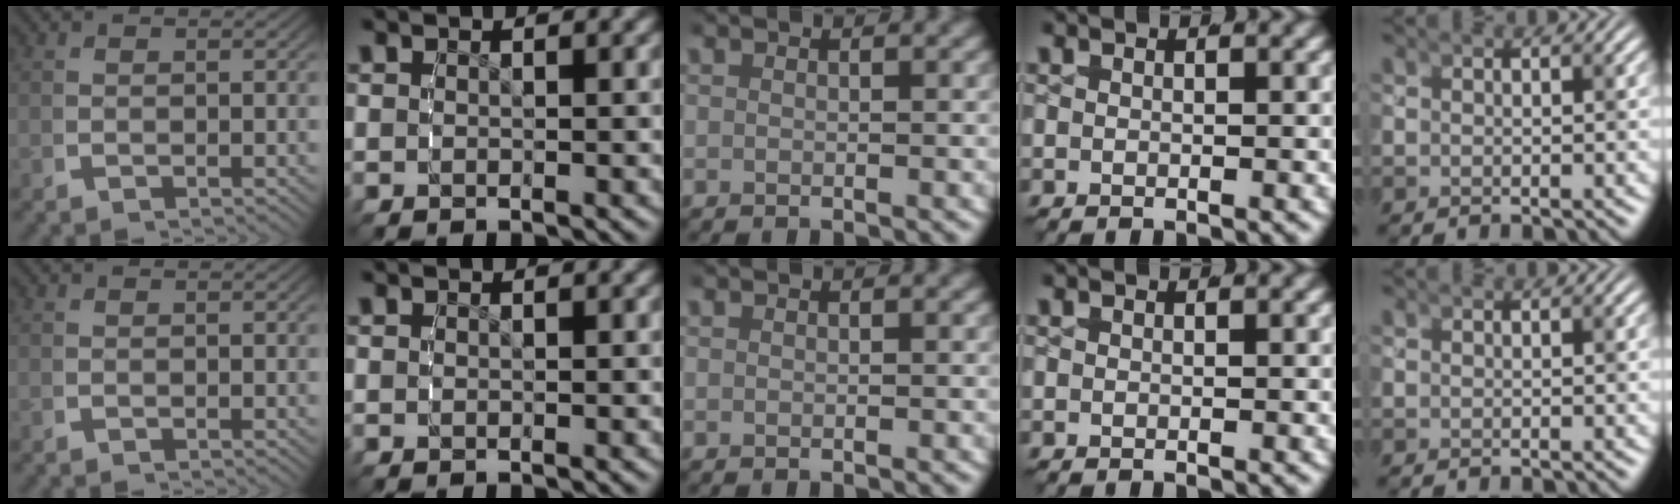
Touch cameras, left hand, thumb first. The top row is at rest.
{}